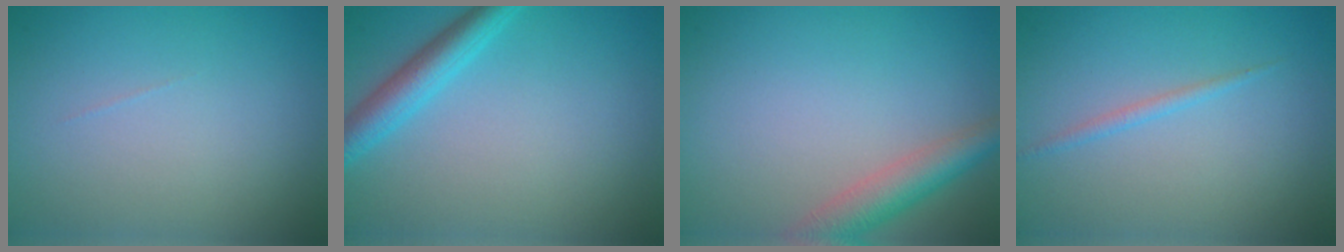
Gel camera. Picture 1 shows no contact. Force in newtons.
{"total": 3.4, "press": 3.4, "slide": 0.1}
{"total": 3.9, "press": 3.9, "slide": 0.3}
{"total": 0.9, "press": 0.9, "slide": 0.1}